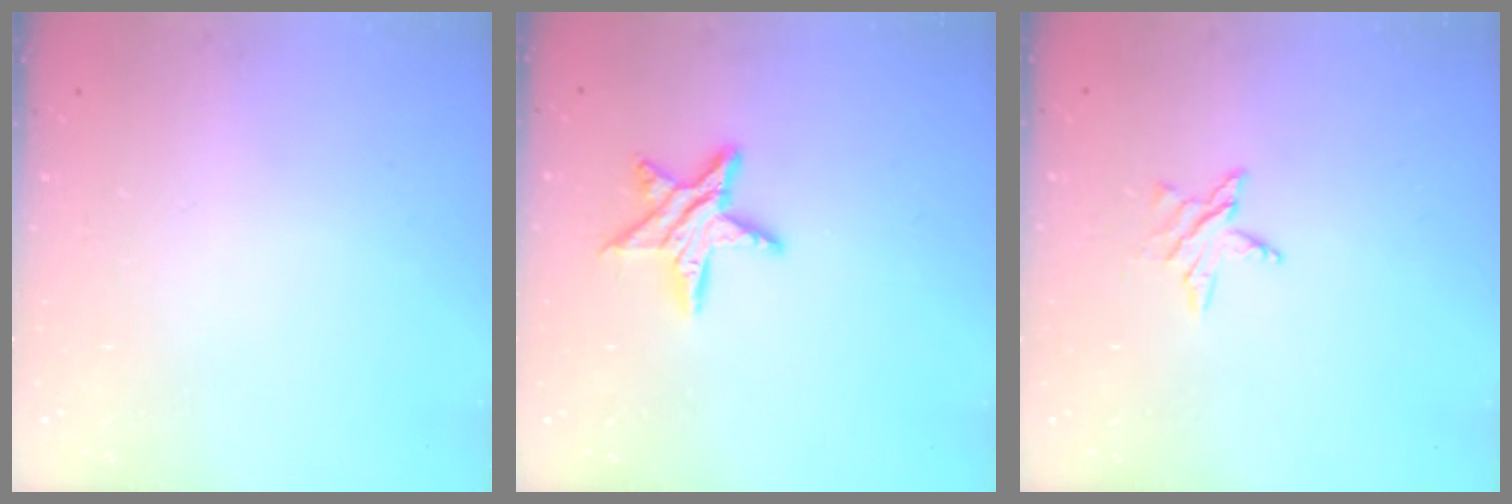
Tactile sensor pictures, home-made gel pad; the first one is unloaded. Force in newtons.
{"total": 10.4, "press": 10.4, "slide": 0.5}
{"total": 5.0, "press": 4.9, "slide": 0.6}